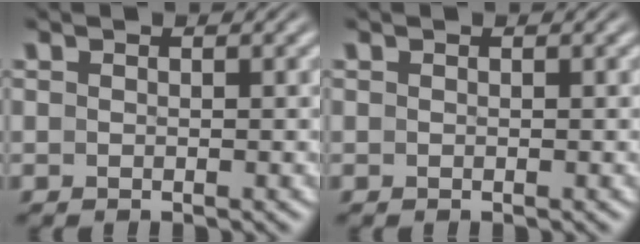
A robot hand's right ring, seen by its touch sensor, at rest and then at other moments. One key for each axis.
{"total": 0.0}